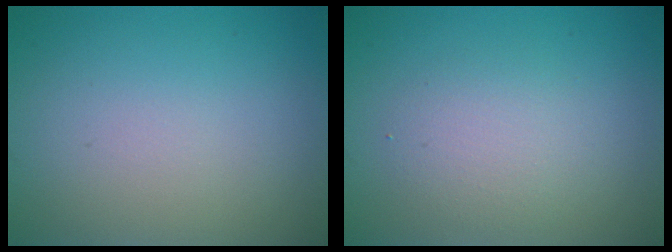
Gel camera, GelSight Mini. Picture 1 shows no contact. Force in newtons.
{"total": 2.6, "press": 2.6, "slide": 0.2}